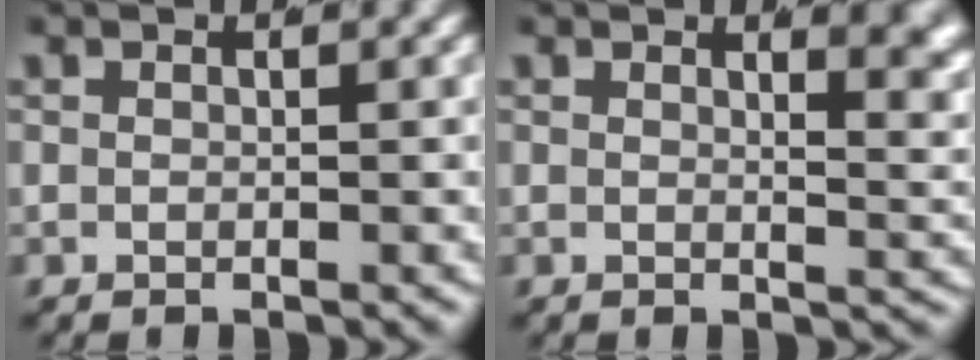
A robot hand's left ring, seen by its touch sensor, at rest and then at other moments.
{"total": 4.6, "force": [2.5, 1.3, 3.7], "torque": [-0.023, -0.001, 0.034]}